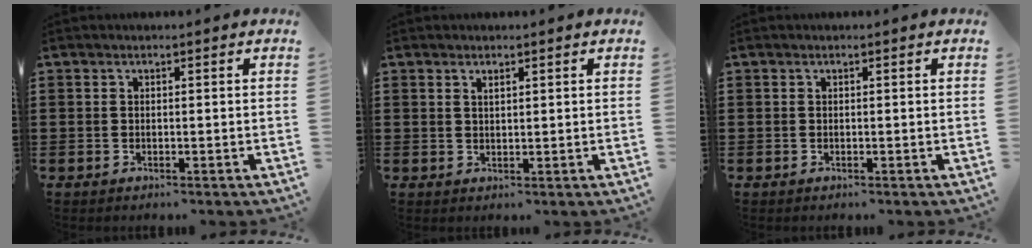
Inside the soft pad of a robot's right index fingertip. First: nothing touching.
{"total": 1.0, "force": [0.8, 0.3, 0.5], "torque": [-0.010, 0.001, 0.015]}
{"total": 0.0}